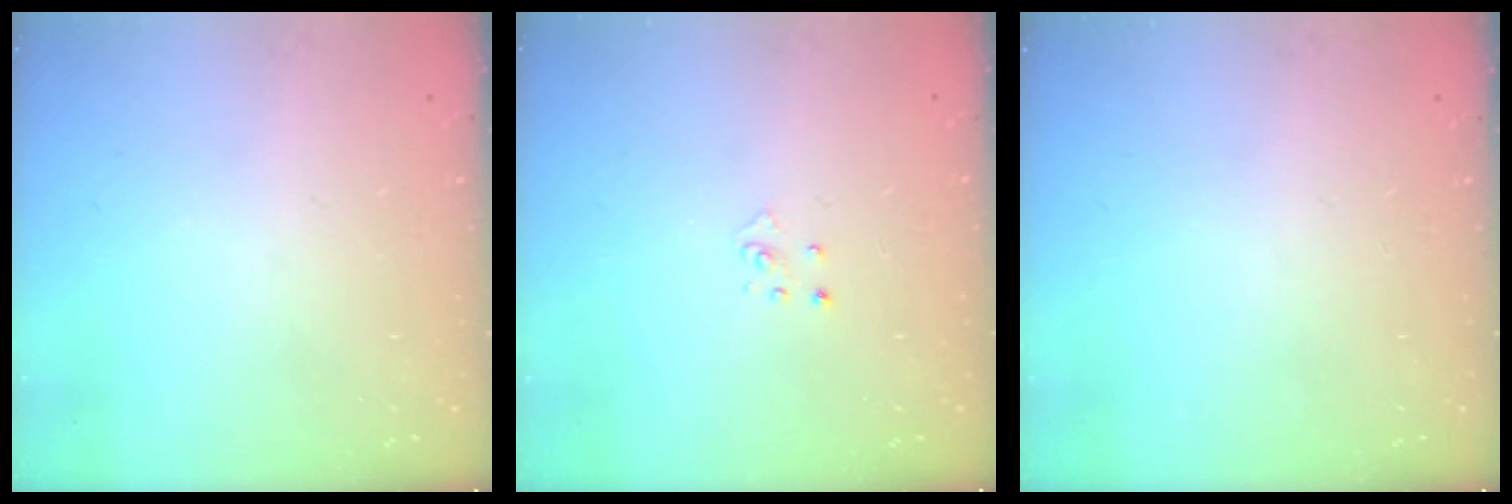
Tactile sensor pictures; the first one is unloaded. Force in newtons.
{"total": 2.8, "press": 2.8, "slide": 0.3}
{"total": 0.0}